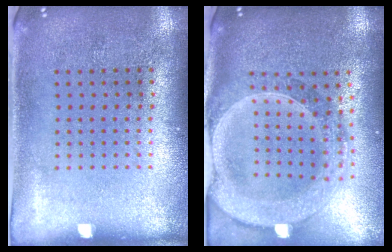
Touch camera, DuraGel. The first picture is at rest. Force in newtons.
{"total": 2.8, "press": 2.4, "slide": 1.4}